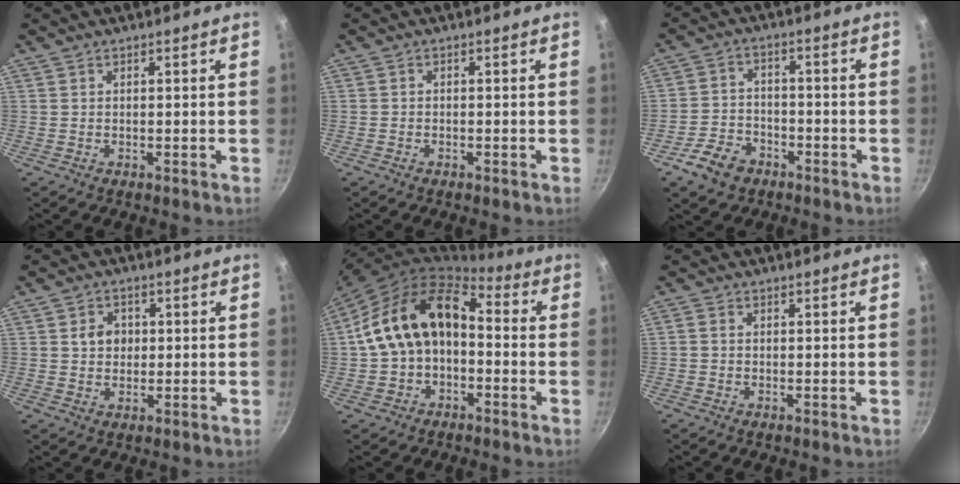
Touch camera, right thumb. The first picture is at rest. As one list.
[{"total": 0.7, "force": [-0.5, 0.4, 0.1], "torque": [-0.007, 0.006, -0.011]}, {"total": 7.7, "force": [-4.6, 5.2, 3.4], "torque": [-0.055, 0.037, -0.087]}, {"total": 4.3, "force": [0.5, 3.7, 2.1], "torque": [-0.012, 0.001, 0.003]}, {"total": 14.8, "force": [-0.9, 10.3, 10.6], "torque": [-0.167, 0.057, -0.021]}, {"total": 0.8, "force": [-0.3, 0.7, 0.4], "torque": [-0.006, 0.003, -0.007]}]